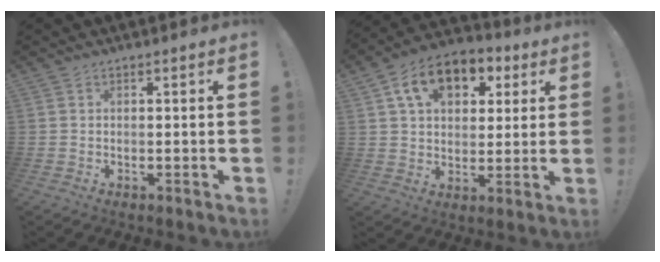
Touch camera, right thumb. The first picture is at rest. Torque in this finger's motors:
{"motor_torque": [-0.51, 1.29, 0.68, -0.33, 0.10]}